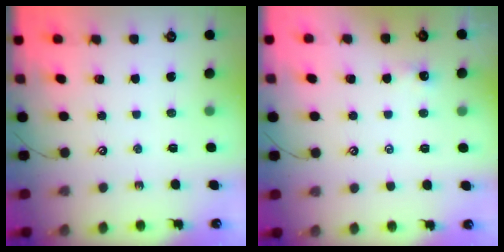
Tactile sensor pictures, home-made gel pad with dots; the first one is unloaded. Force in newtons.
{"total": 1.6, "press": 1.6, "slide": 0.2}